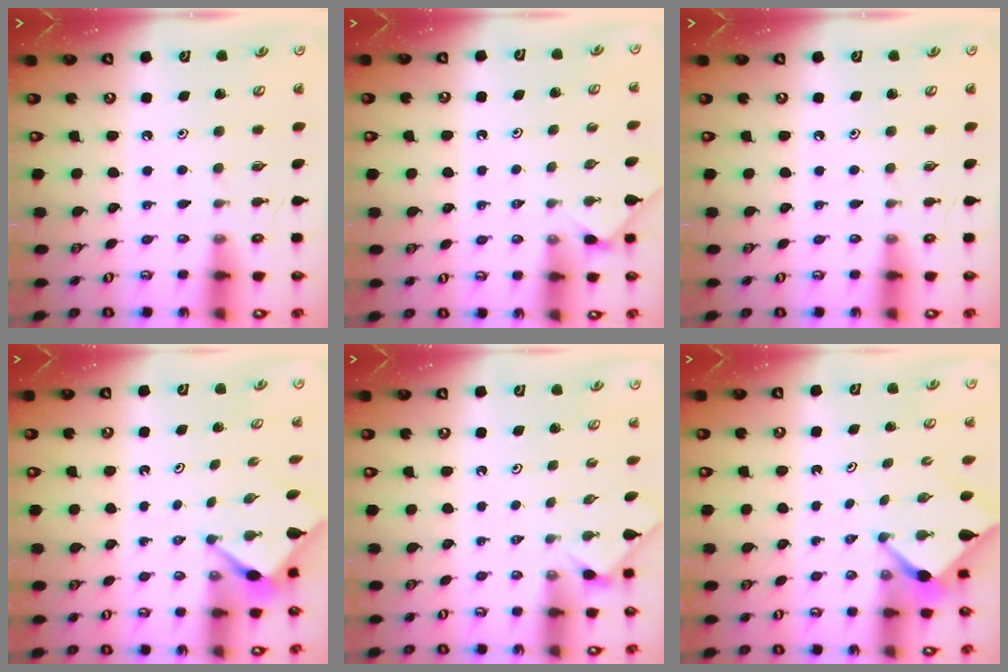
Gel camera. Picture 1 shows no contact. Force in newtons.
{"total": 3.0, "press": 2.9, "slide": 0.4}
{"total": 0.0}
{"total": 2.9, "press": 2.8, "slide": 0.3}
{"total": 1.3, "press": 1.2, "slide": 0.4}
{"total": 2.6, "press": 2.6, "slide": 0.1}